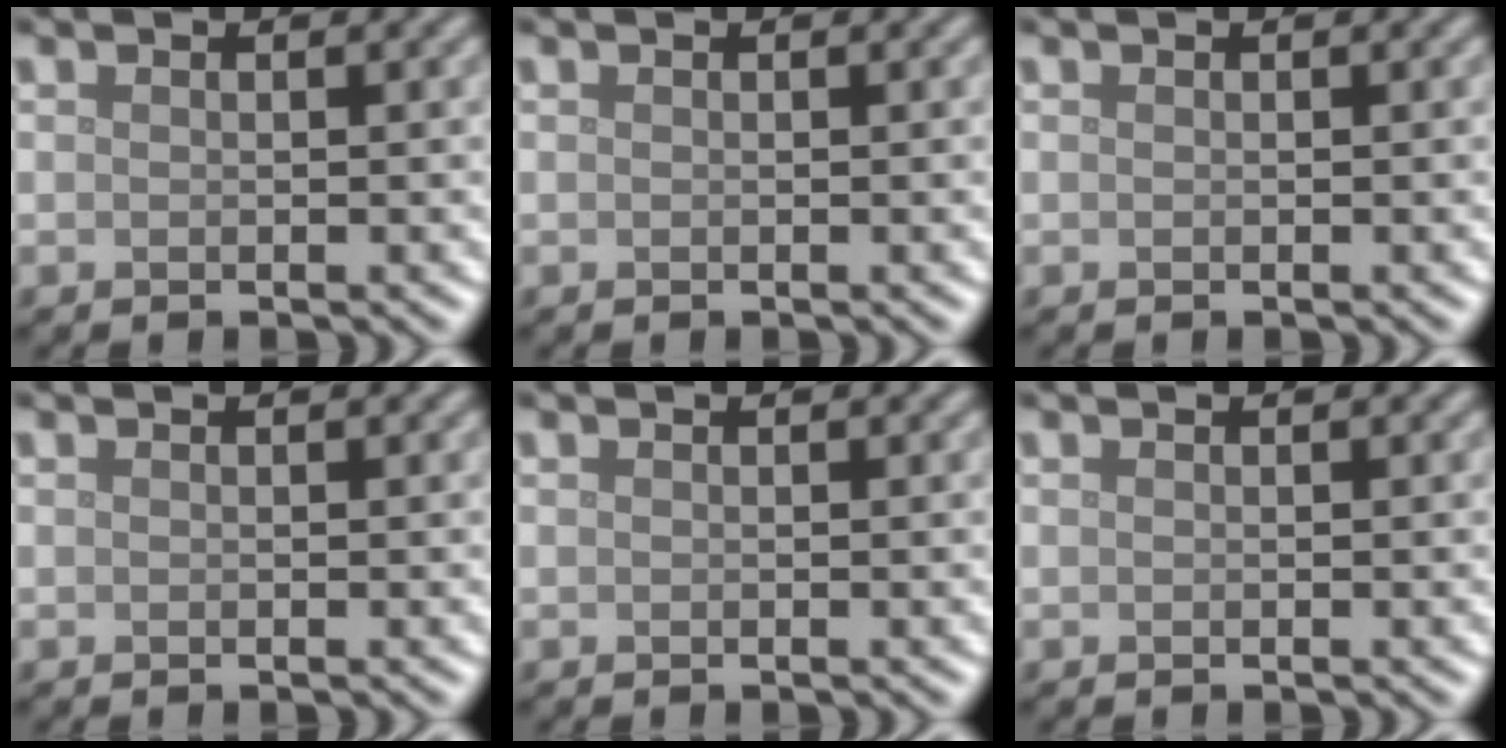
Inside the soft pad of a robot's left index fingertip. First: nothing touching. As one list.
[{"total": 0.0}, {"total": 0.0}, {"total": 0.0}, {"total": 0.0}, {"total": 0.0}]